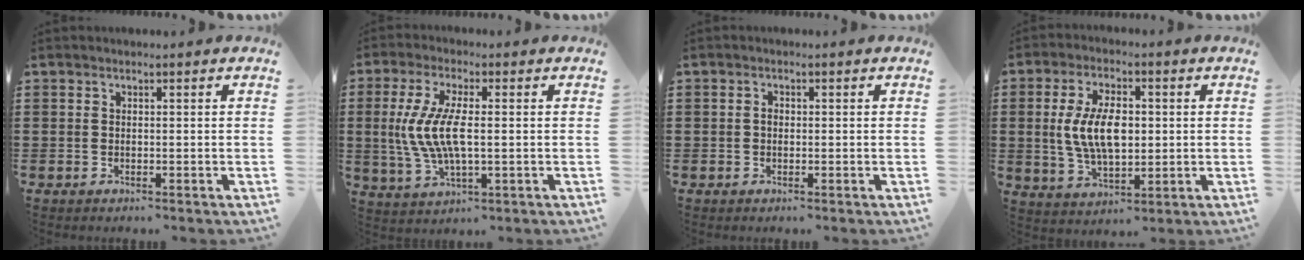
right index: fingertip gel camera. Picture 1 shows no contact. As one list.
[{"total": 8.6, "force": [-0.1, 3.0, 8.1], "torque": [-0.188, -0.010, -0.011]}, {"total": 1.1, "force": [-0.1, 0.7, 0.8], "torque": [-0.017, 0.002, -0.002]}, {"total": 9.1, "force": [0.5, 4.7, 7.8], "torque": [-0.161, 0.006, 0.003]}]